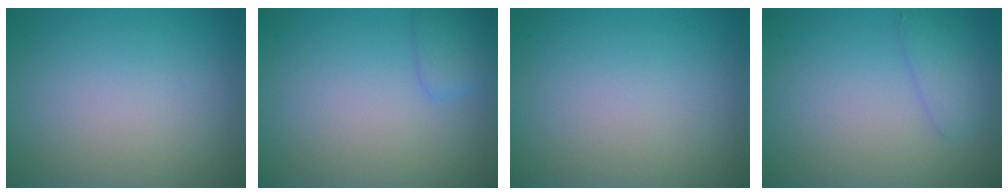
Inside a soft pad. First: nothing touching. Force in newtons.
{"total": 1.6, "press": 1.6, "slide": 0.1}
{"total": 0.0}
{"total": 1.9, "press": 1.9, "slide": 0.1}